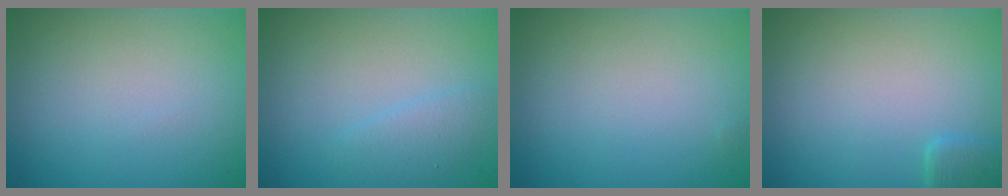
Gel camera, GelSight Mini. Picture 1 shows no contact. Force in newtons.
{"total": 1.5, "press": 1.5, "slide": 0.1}
{"total": 0.0}
{"total": 1.5, "press": 1.5, "slide": 0.1}